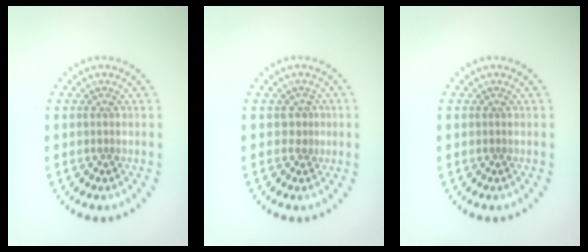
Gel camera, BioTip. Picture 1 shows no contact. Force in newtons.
{"total": 1.1, "press": 0.6, "slide": 0.9}
{"total": 0.0}